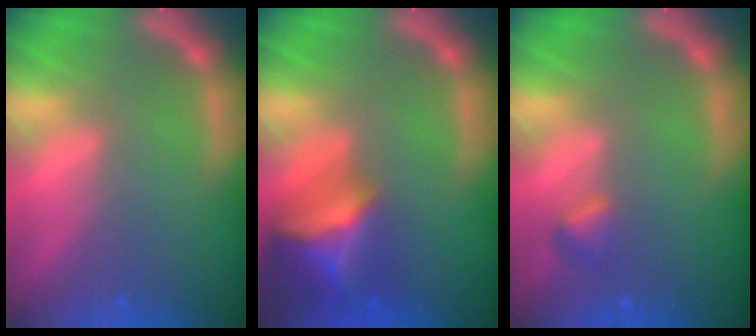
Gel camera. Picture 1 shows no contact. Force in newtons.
{"total": 8.0}
{"total": 1.4}